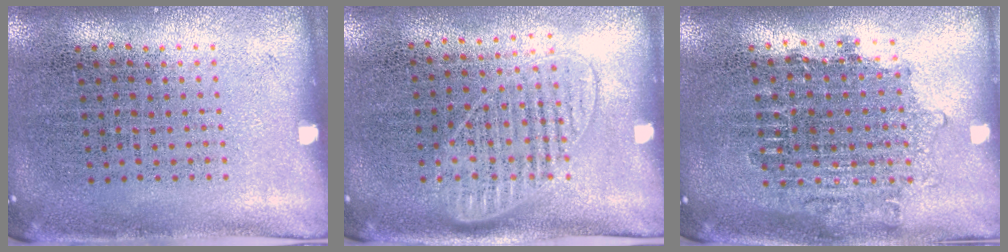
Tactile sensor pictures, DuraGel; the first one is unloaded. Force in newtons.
{"total": 1.3, "press": 1.2, "slide": 0.6}
{"total": 1.6, "press": 1.3, "slide": 0.8}